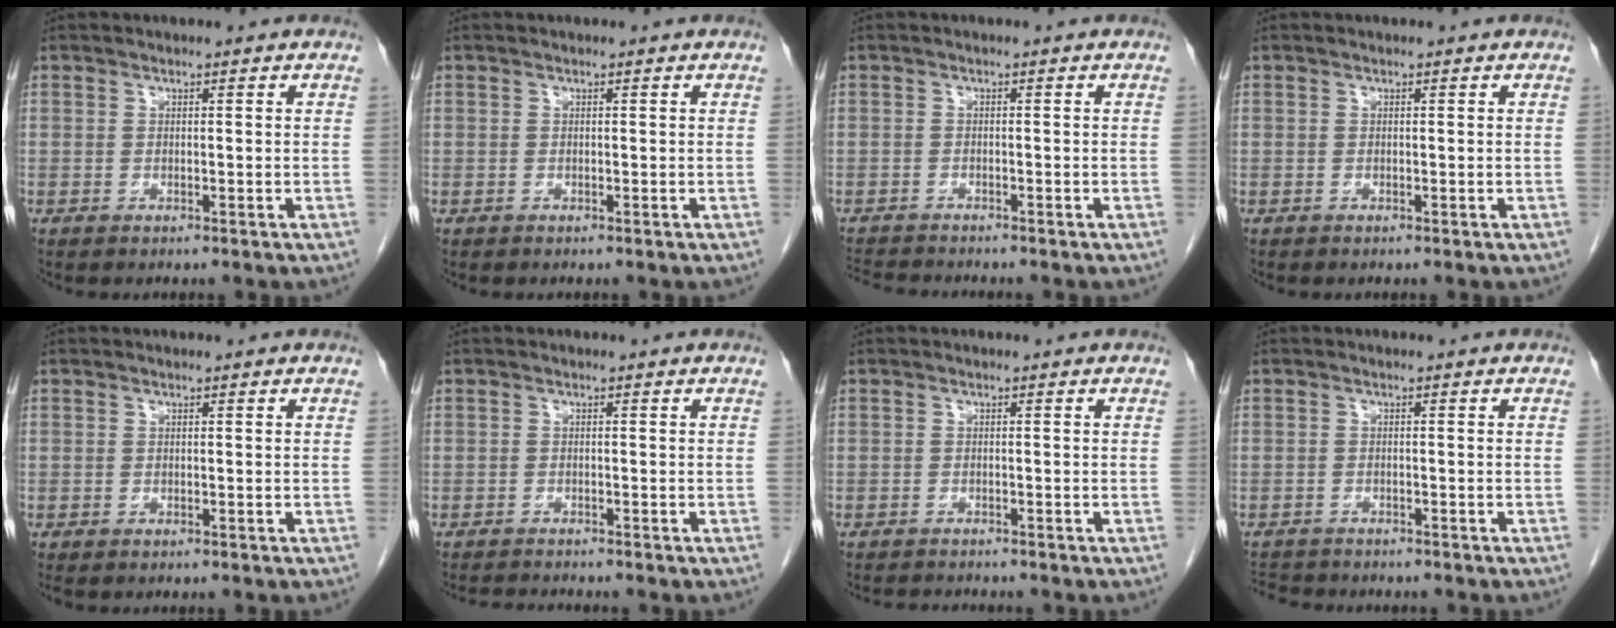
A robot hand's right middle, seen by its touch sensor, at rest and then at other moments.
{"total": 0.0}
{"total": 4.2, "force": [-4.1, 0.1, 1.0], "torque": [-0.016, -0.015, -0.070]}
{"total": 0.0}
{"total": 0.0}
{"total": 3.0, "force": [-3.0, -0.4, 0.5], "torque": [-0.008, -0.014, -0.049]}
{"total": 3.0, "force": [-2.9, 0.3, 0.6], "torque": [-0.007, -0.009, -0.043]}
{"total": 5.1, "force": [-4.7, 1.4, 1.1], "torque": [-0.019, -0.008, -0.074]}